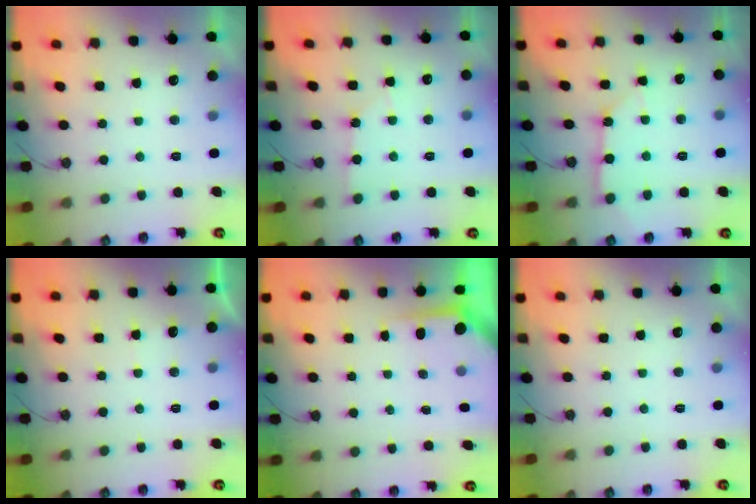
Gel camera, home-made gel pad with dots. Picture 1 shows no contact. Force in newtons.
{"total": 4.0, "press": 4.0, "slide": 0.6}
{"total": 9.5, "press": 9.5, "slide": 1.2}
{"total": 2.1, "press": 2.1, "slide": 0.4}
{"total": 3.6, "press": 3.6, "slide": 0.3}
{"total": 0.0}